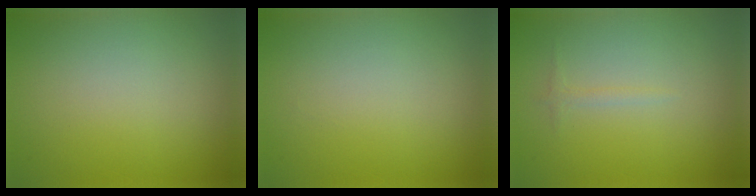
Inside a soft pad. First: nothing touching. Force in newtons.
{"total": 0.0}
{"total": 0.7, "press": 0.7, "slide": 0.1}